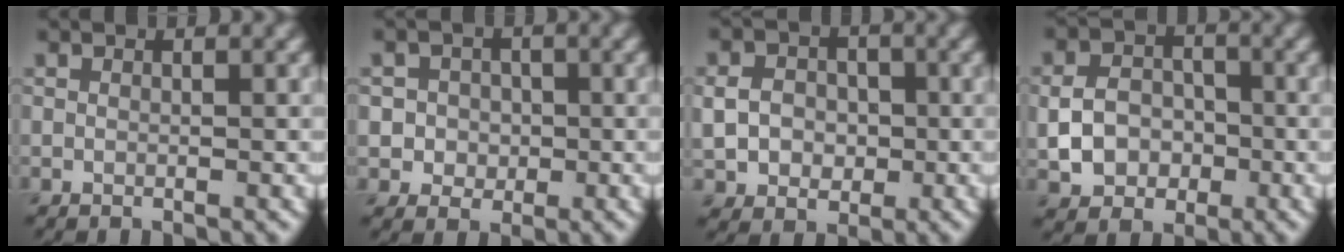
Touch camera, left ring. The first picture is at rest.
{"total": 3.3, "force": [-0.1, 3.2, 0.8], "torque": [-0.001, 0.008, -0.001]}
{"total": 4.2, "force": [-0.2, 3.6, 2.1], "torque": [-0.041, -0.002, -0.010]}
{"total": 4.3, "force": [-1.0, 3.5, 2.3], "torque": [-0.040, 0.002, -0.020]}